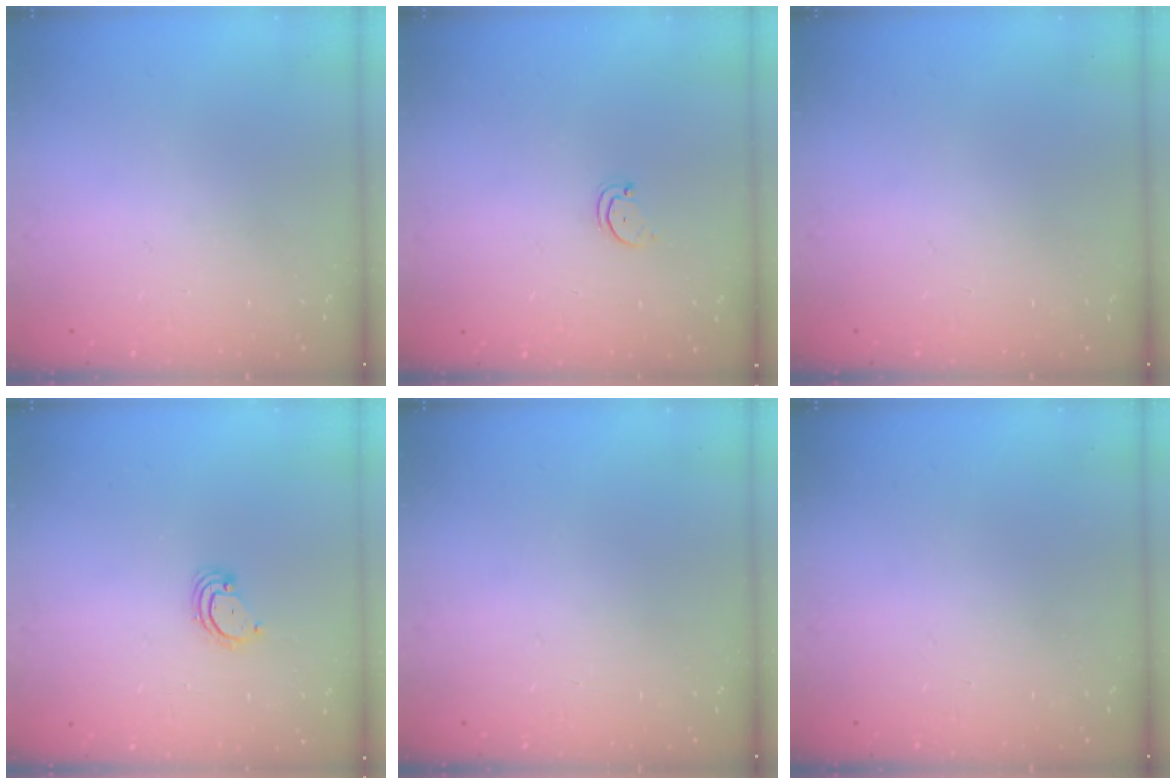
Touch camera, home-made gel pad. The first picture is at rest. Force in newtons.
{"total": 1.5, "press": 1.5, "slide": 0.3}
{"total": 0.0}
{"total": 2.8, "press": 2.8, "slide": 0.2}
{"total": 0.0}
{"total": 0.0}